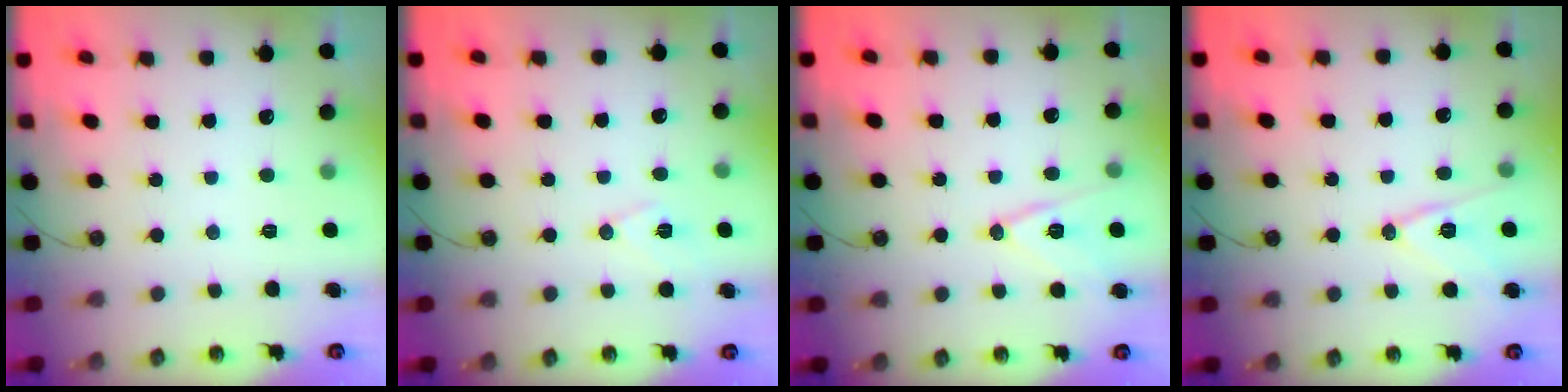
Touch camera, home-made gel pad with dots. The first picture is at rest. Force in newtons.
{"total": 7.7, "press": 6.7, "slide": 3.8}
{"total": 11.4, "press": 10.9, "slide": 3.3}
{"total": 11.8, "press": 11.3, "slide": 3.4}